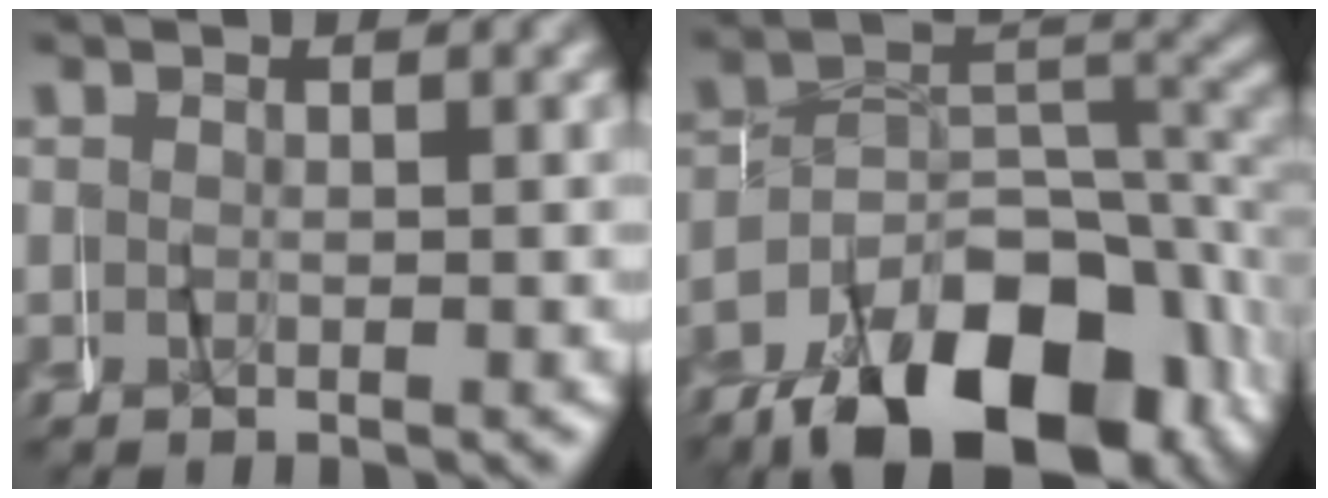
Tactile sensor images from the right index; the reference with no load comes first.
{"total": 14.0, "force": [-8.1, 6.8, 9.1], "torque": [-0.136, -0.036, -0.113]}